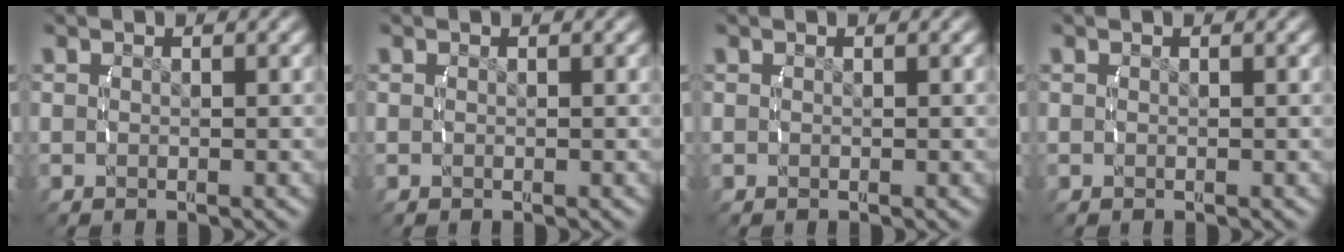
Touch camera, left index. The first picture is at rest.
{"total": 0.0}
{"total": 0.0}
{"total": 0.0}